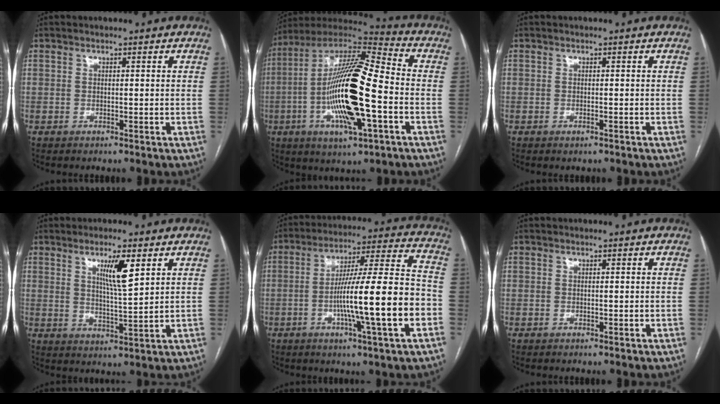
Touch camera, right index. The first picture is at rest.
{"total": 22.1, "force": [-4.2, 4.1, 21.3], "torque": [-0.419, -0.007, -0.076]}
{"total": 0.6, "force": [-0.4, 0.1, 0.4], "torque": [-0.007, -0.001, -0.005]}
{"total": 6.4, "force": [3.0, 0.3, 5.7], "torque": [-0.100, -0.009, 0.052]}
{"total": 17.9, "force": [-4.6, 0.3, 17.3], "torque": [-0.282, 0.008, -0.076]}
{"total": 0.0}